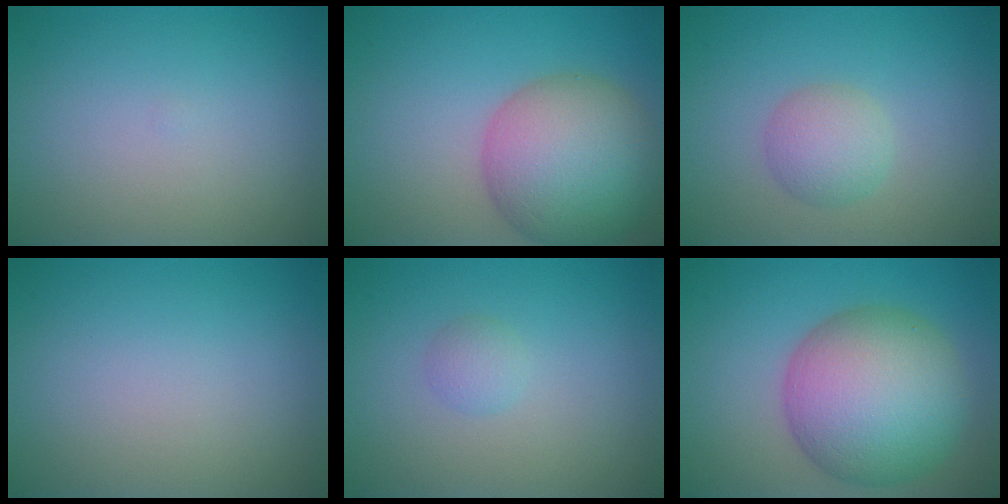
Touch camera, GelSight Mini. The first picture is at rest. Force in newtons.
{"total": 10.0, "press": 10.0, "slide": 0.5}
{"total": 2.7, "press": 2.7, "slide": 0.1}
{"total": 0.0}
{"total": 1.2, "press": 1.2, "slide": 0.0}
{"total": 11.2, "press": 11.2, "slide": 0.5}